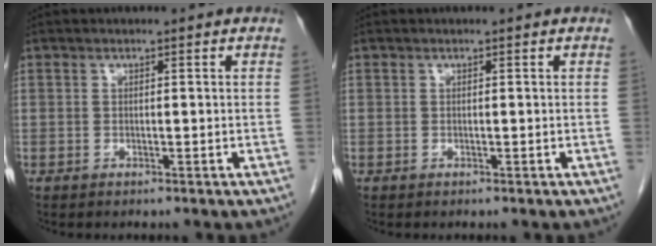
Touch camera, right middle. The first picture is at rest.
{"total": 0.0}